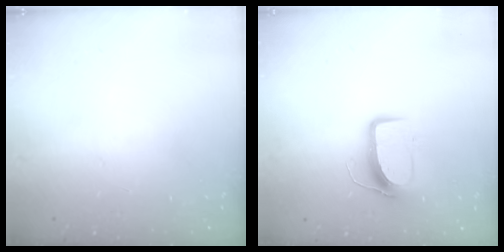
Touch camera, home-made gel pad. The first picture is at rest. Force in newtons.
{"total": 9.9, "press": 9.8, "slide": 1.1}